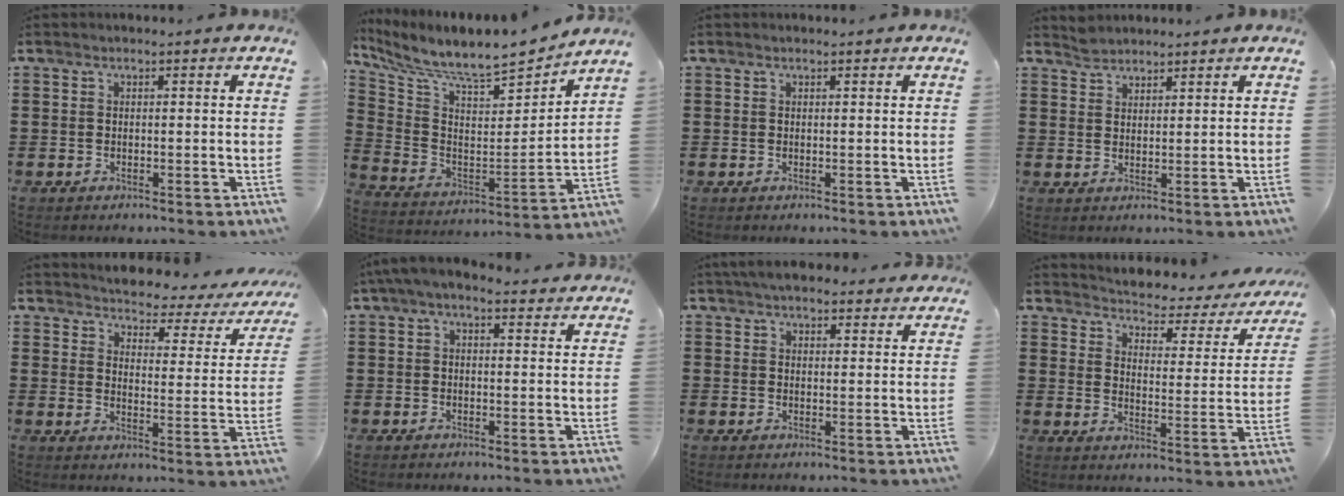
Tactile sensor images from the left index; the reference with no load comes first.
{"total": 7.6, "force": [7.0, 0.9, 2.8], "torque": [-0.093, -0.062, 0.113]}
{"total": 0.0}
{"total": 1.9, "force": [1.9, 0.3, -0.1], "torque": [-0.003, 0.002, 0.037]}
{"total": 3.0, "force": [3.0, 0.3, 0.3], "torque": [-0.021, -0.035, 0.042]}
{"total": 3.2, "force": [2.1, 1.1, 2.1], "torque": [-0.046, 0.003, 0.039]}
{"total": 4.3, "force": [3.9, 1.6, 1.1], "torque": [-0.024, -0.007, 0.072]}
{"total": 2.5, "force": [2.3, 0.6, 0.6], "torque": [-0.031, -0.027, 0.029]}